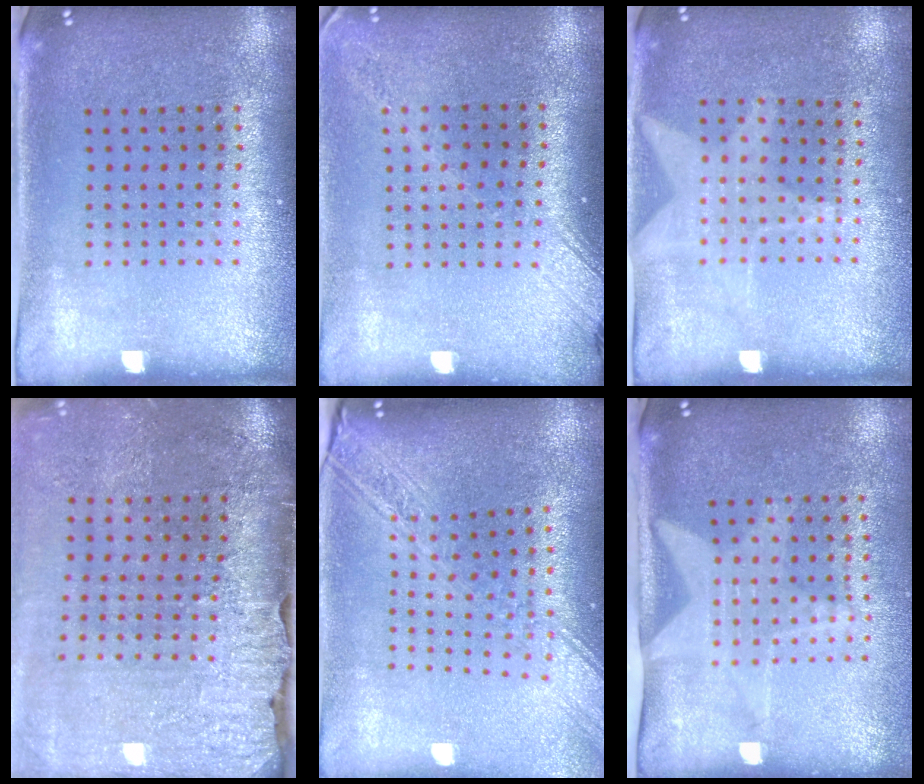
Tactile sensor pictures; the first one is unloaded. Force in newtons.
{"total": 1.8, "press": 1.4, "slide": 1.2}
{"total": 1.3, "press": 0.9, "slide": 0.9}
{"total": 3.8, "press": 3.3, "slide": 1.9}
{"total": 2.7, "press": 2.1, "slide": 1.6}
{"total": 2.0, "press": 1.5, "slide": 1.3}